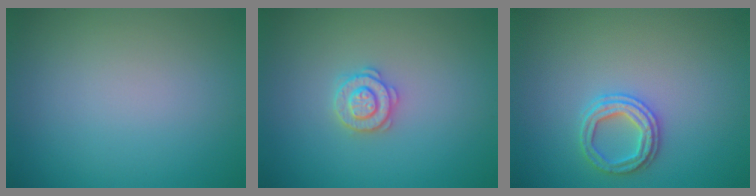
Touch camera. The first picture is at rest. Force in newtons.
{"total": 2.6, "press": 2.5, "slide": 0.5}
{"total": 2.4, "press": 2.4, "slide": 0.2}